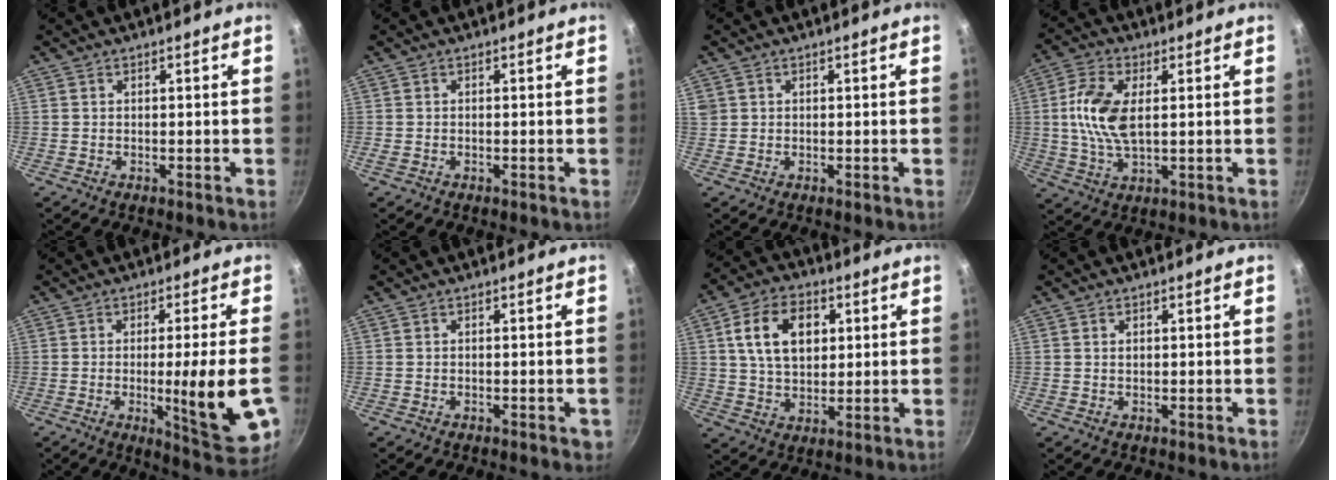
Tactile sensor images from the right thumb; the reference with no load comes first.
{"total": 0.7, "force": [-0.3, 0.3, 0.5], "torque": [-0.014, 0.003, -0.008]}
{"total": 1.4, "force": [0.5, 1.3, 0.3], "torque": [-0.007, 0.005, 0.013]}
{"total": 10.2, "force": [1.4, 5.2, 8.7], "torque": [-0.177, 0.006, 0.029]}
{"total": 14.3, "force": [-2.6, 2.1, 13.9], "torque": [-0.186, -0.009, -0.030]}
{"total": 1.6, "force": [-0.6, 0.9, 1.2], "torque": [-0.013, 0.002, -0.007]}
{"total": 12.6, "force": [3.3, 8.5, 8.7], "torque": [-0.131, 0.003, 0.056]}
{"total": 0.8, "force": [0.3, 0.6, 0.5], "torque": [-0.009, 0.003, 0.007]}